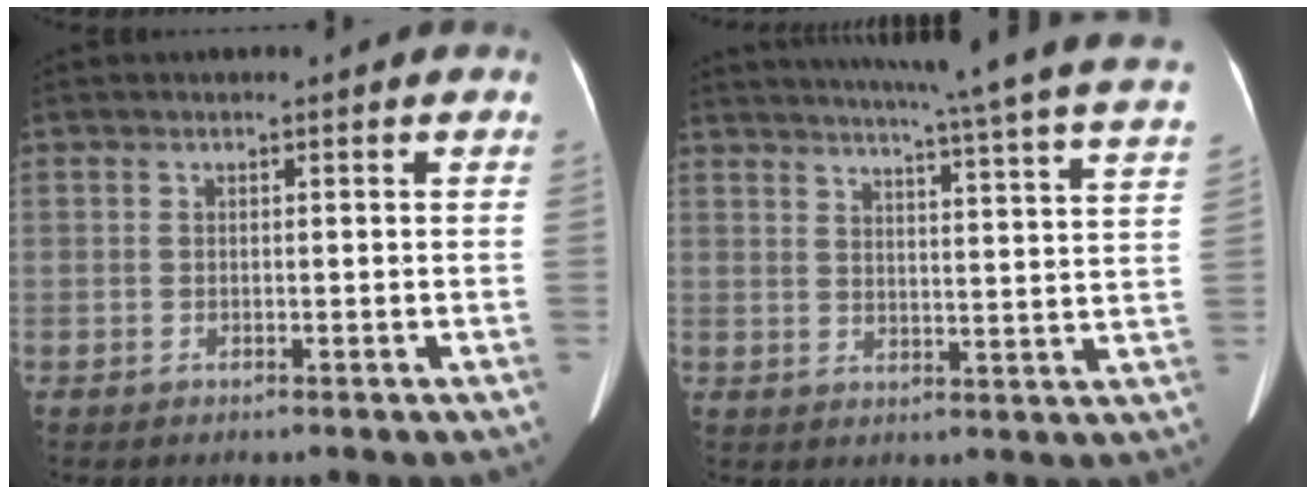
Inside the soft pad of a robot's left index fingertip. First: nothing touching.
{"total": 26.1, "force": [23.1, -0.9, 12.1], "torque": [-0.188, -0.062, 0.273]}